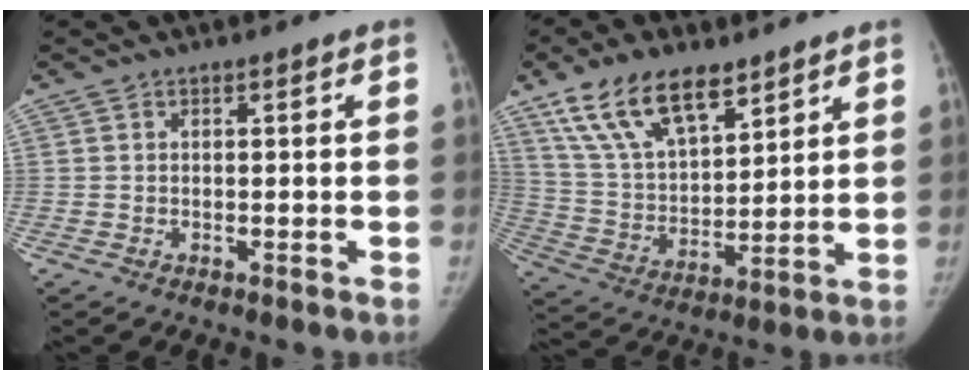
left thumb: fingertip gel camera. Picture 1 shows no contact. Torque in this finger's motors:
{"motor_torque": [0.18, 0.21, 1.34, -1.43, 0.36]}